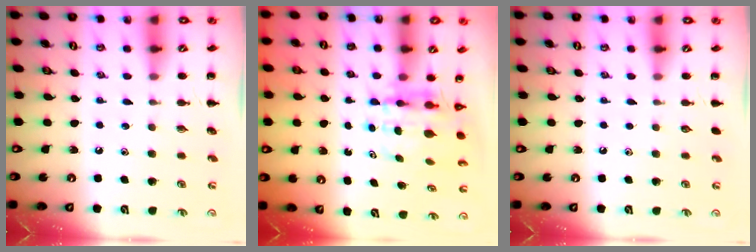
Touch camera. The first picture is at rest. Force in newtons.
{"total": 5.9, "press": 5.7, "slide": 1.3}
{"total": 0.0}